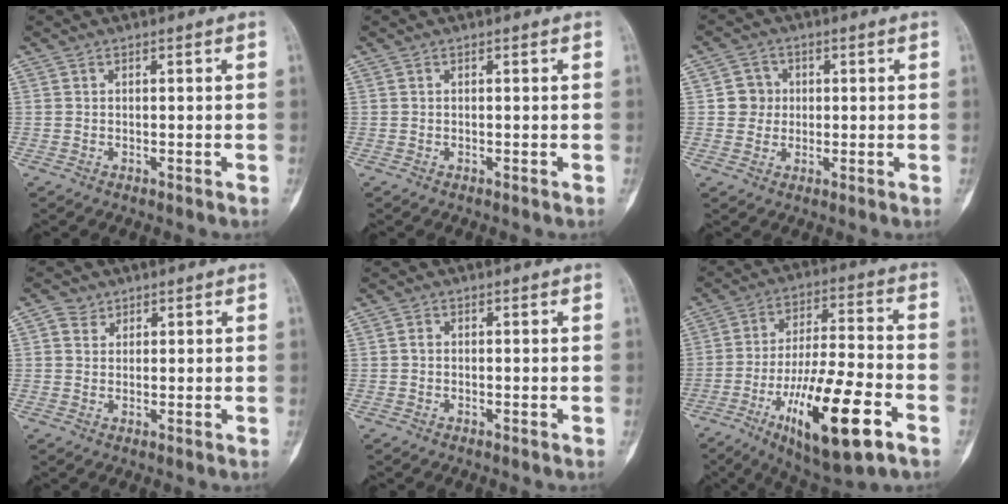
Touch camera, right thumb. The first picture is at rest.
{"total": 0.0}
{"total": 4.3, "force": [0.4, 4.2, 0.8], "torque": [0.018, 0.008, 0.002]}
{"total": 2.5, "force": [1.3, 2.1, 0.4], "torque": [0.008, -0.005, 0.016]}
{"total": 0.7, "force": [-0.1, 0.6, 0.4], "torque": [-0.004, 0.002, -0.004]}
{"total": 20.5, "force": [-8.7, 5.6, 17.7], "torque": [-0.316, 0.028, -0.137]}